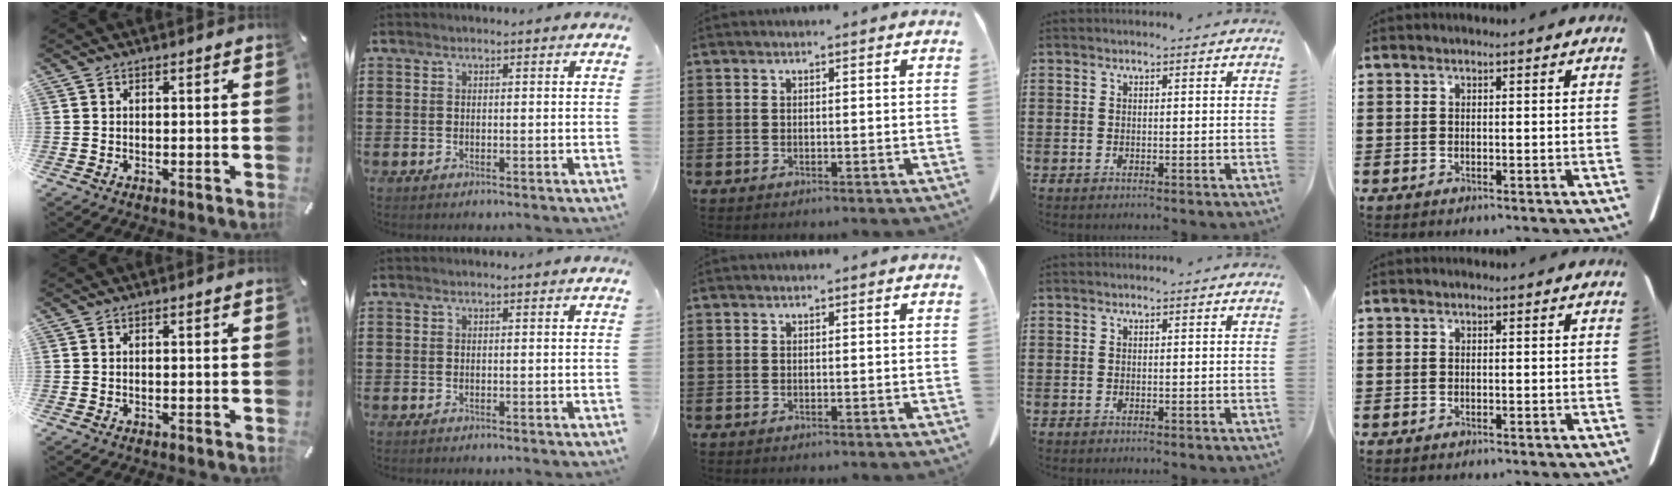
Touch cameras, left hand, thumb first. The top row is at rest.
{}